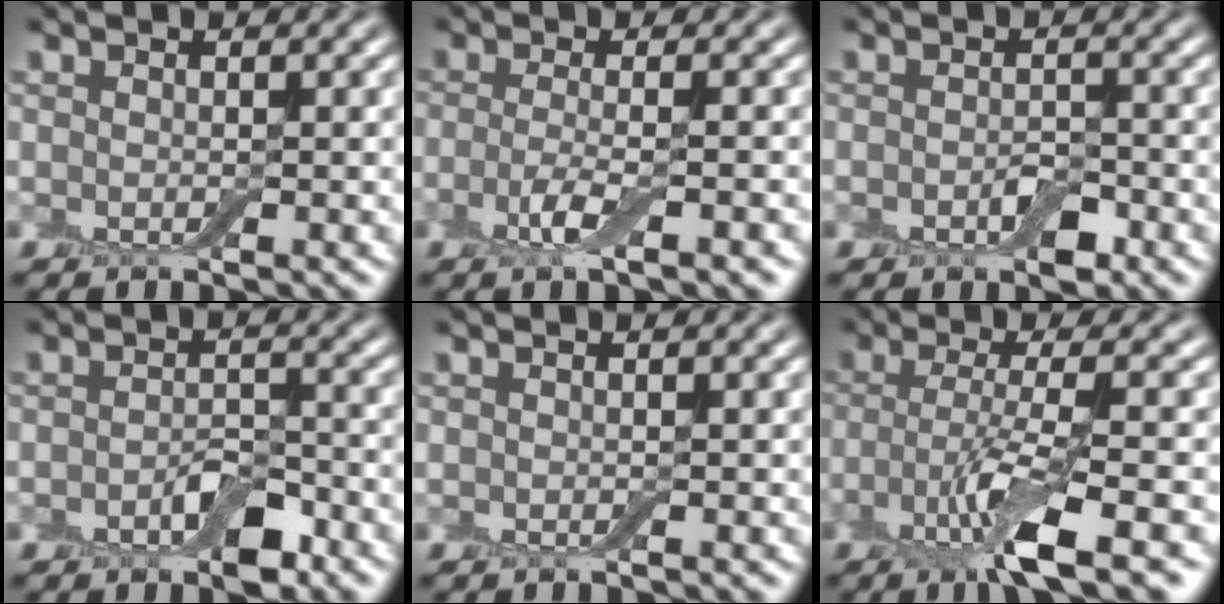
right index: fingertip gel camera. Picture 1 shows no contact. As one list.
[{"total": 3.4, "force": [-1.2, 0.8, 3.1], "torque": [-0.065, -0.005, -0.027]}, {"total": 2.0, "force": [-0.8, 1.1, 1.6], "torque": [-0.026, -0.001, -0.013]}, {"total": 3.3, "force": [-1.5, 1.6, 2.5], "torque": [-0.040, 0.002, -0.023]}, {"total": 0.0}, {"total": 5.9, "force": [-2.2, 1.0, 5.4], "torque": [-0.104, -0.004, -0.045]}]